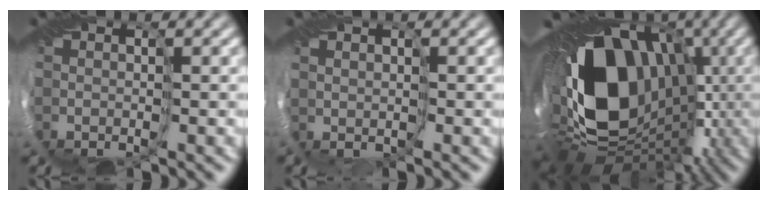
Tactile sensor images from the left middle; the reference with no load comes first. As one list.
[{"total": 1.2, "force": [0.1, 0.7, 0.9], "torque": [-0.021, 0.000, 0.003]}, {"total": 19.2, "force": [-0.7, 14.1, 13.0], "torque": [-0.236, -0.022, -0.003]}]